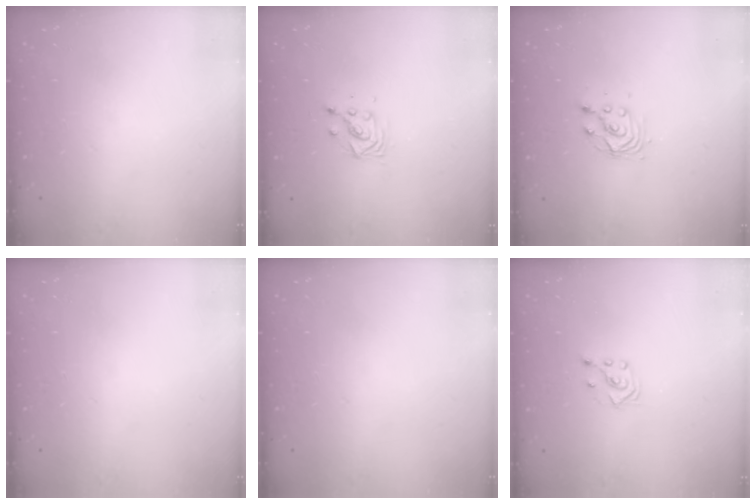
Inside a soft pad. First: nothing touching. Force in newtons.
{"total": 4.1, "press": 4.1, "slide": 0.2}
{"total": 4.4, "press": 4.4, "slide": 0.2}
{"total": 0.0}
{"total": 0.0}
{"total": 3.1, "press": 3.0, "slide": 0.7}